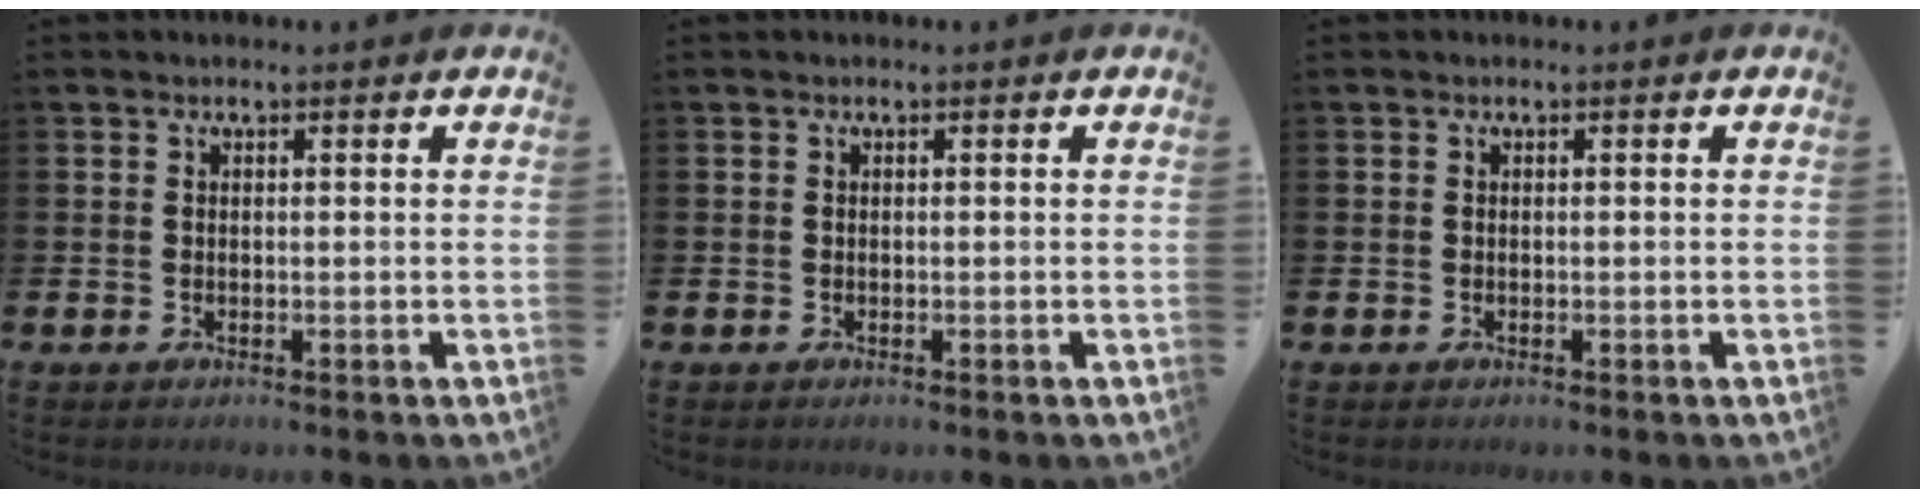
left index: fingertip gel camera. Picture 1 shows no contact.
{"total": 0.0}
{"total": 0.0}